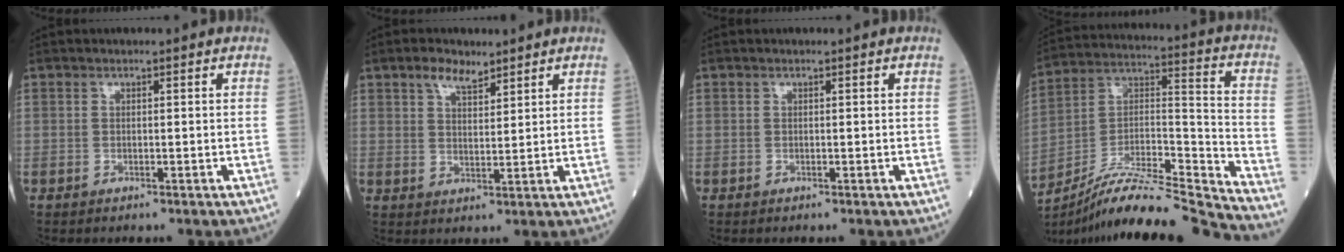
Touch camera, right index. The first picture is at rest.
{"total": 4.1, "force": [3.1, 1.6, 2.2], "torque": [-0.045, 0.006, 0.058]}
{"total": 0.0}
{"total": 20.1, "force": [-18.7, -1.3, 7.3], "torque": [-0.144, 0.019, -0.317]}